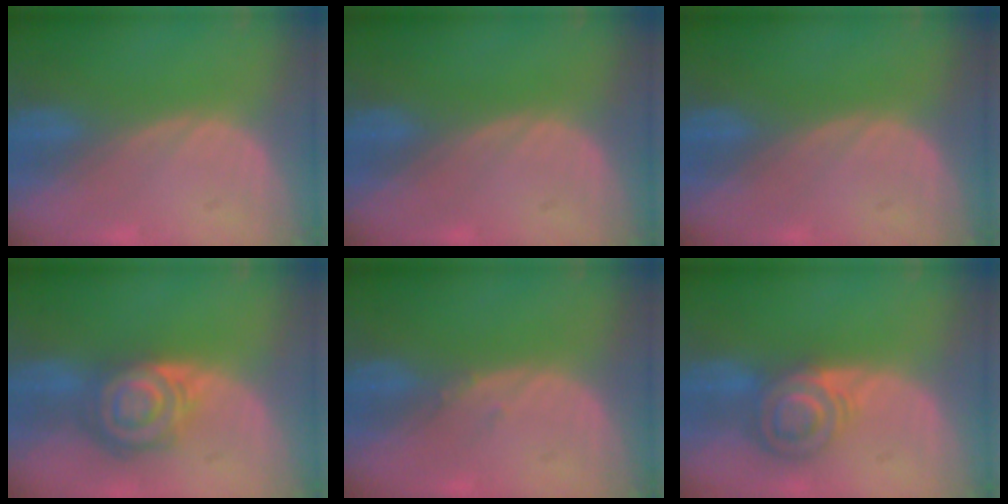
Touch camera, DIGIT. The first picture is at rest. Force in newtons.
{"total": 0.0}
{"total": 0.0}
{"total": 8.1, "press": 7.0, "slide": 3.9}
{"total": 0.7, "press": 0.7, "slide": 0.3}
{"total": 6.3, "press": 6.1, "slide": 1.4}